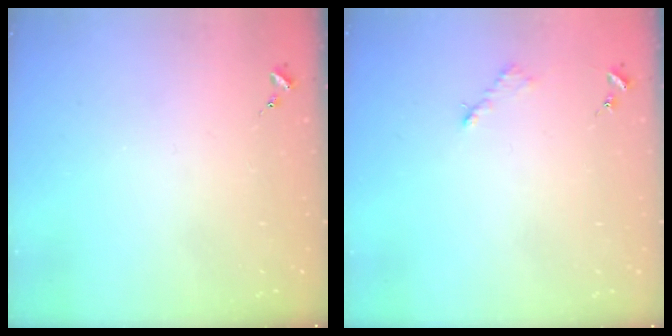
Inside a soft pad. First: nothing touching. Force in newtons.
{"total": 2.6, "press": 2.6, "slide": 0.4}